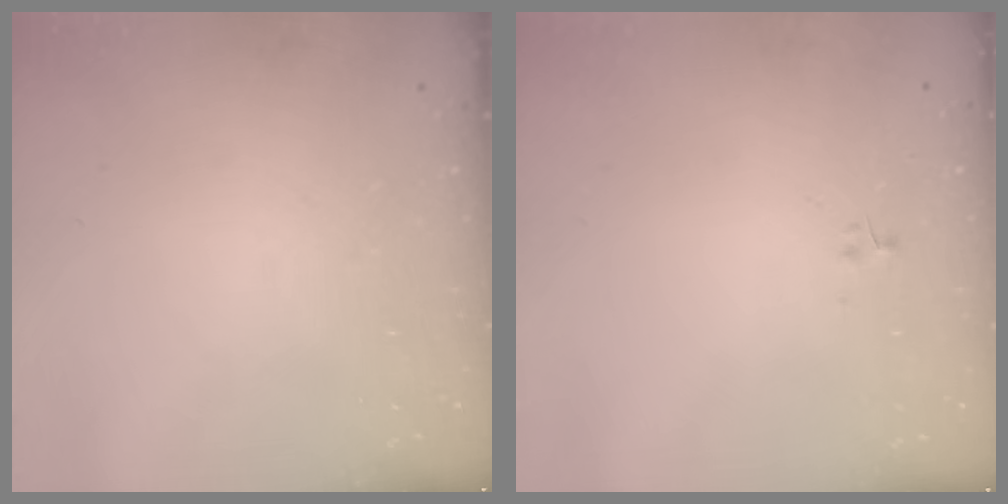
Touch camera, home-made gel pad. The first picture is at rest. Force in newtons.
{"total": 0.0}